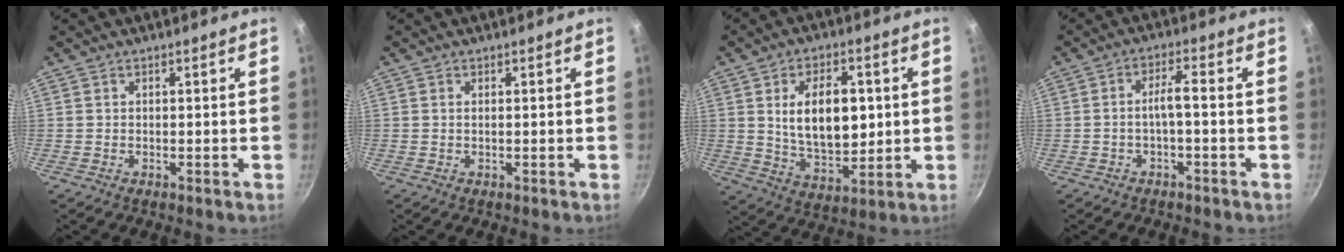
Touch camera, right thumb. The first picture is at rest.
{"total": 0.6, "force": [0.2, 0.2, 0.5], "torque": [-0.010, 0.000, 0.002]}
{"total": 14.4, "force": [2.2, 8.3, 11.6], "torque": [-0.162, -0.016, 0.044]}
{"total": 3.8, "force": [-1.3, 0.8, 3.5], "torque": [-0.072, 0.027, -0.025]}